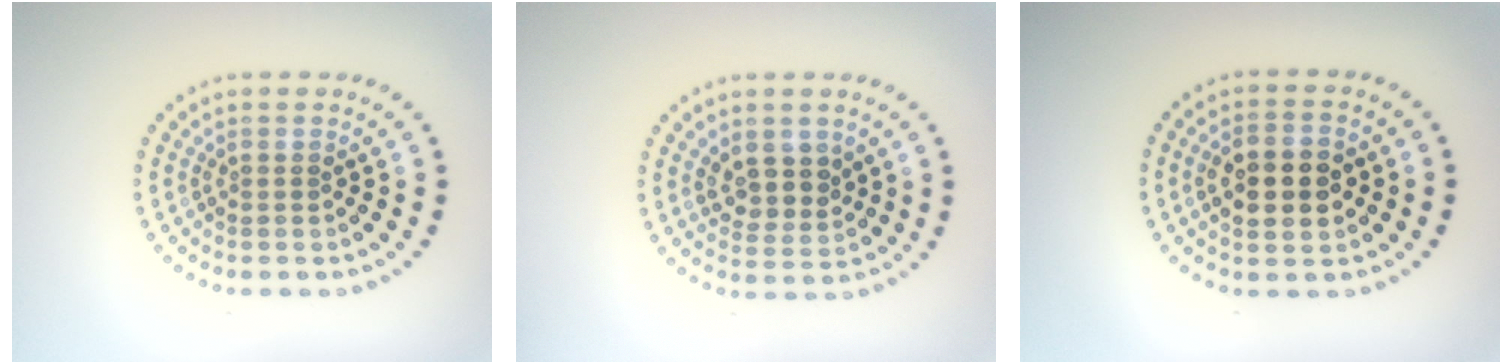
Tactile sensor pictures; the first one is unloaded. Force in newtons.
{"total": 3.1, "press": 2.8, "slide": 1.4}
{"total": 5.0, "press": 5.0, "slide": 0.3}